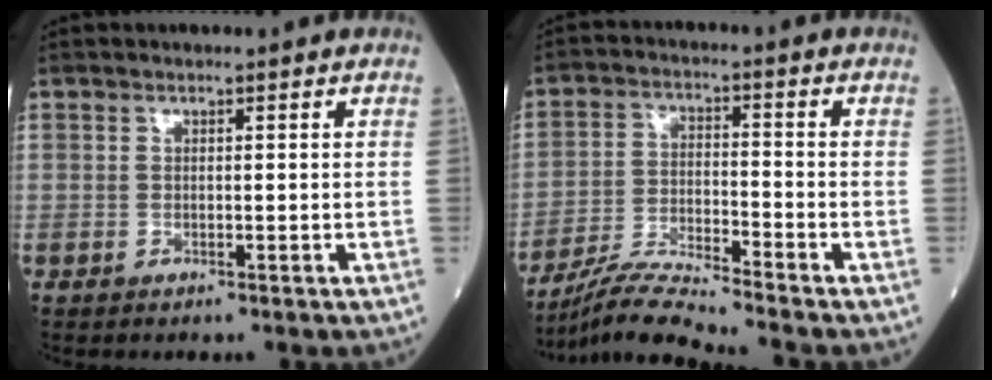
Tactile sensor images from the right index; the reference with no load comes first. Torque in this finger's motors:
{"motor_torque": [-0.19, -0.40, 0.07, 0.00]}